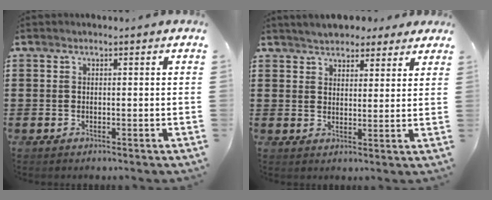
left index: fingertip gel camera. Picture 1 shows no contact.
{"total": 4.0, "force": [3.7, 1.5, 0.5], "torque": [-0.024, 0.000, 0.070]}